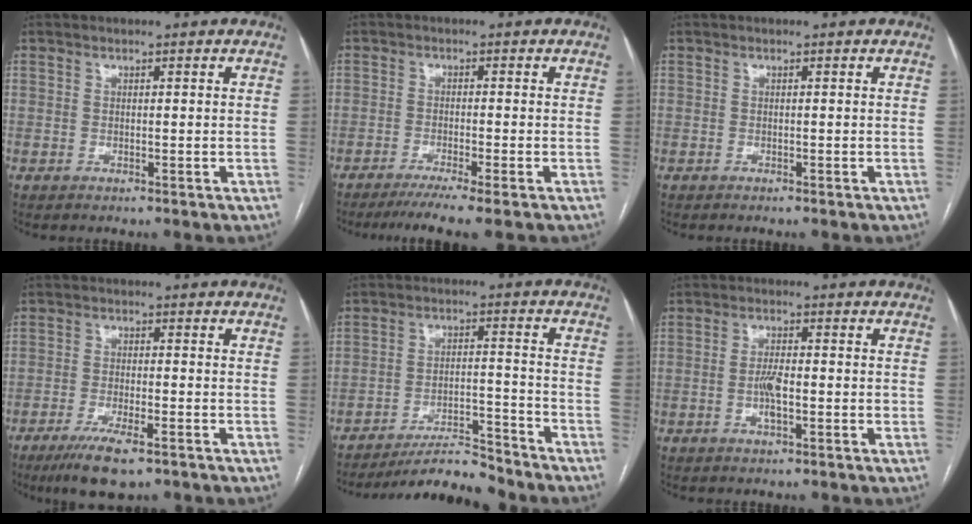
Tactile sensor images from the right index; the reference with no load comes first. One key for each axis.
{"total": 6.0, "fx": -4.6, "fy": -0.7, "fz": 3.9, "tx": -0.050, "ty": -0.013, "tz": -0.073}
{"total": 0.0}
{"total": 7.6, "fx": -4.9, "fy": 1.6, "fz": 5.6, "tx": -0.101, "ty": -0.016, "tz": -0.080}
{"total": 9.1, "fx": -8.8, "fy": 0.4, "fz": 2.4, "tx": -0.028, "ty": 0.005, "tz": -0.150}
{"total": 3.5, "fx": -0.8, "fy": 1.0, "fz": 3.3, "tx": -0.066, "ty": -0.001, "tz": -0.015}